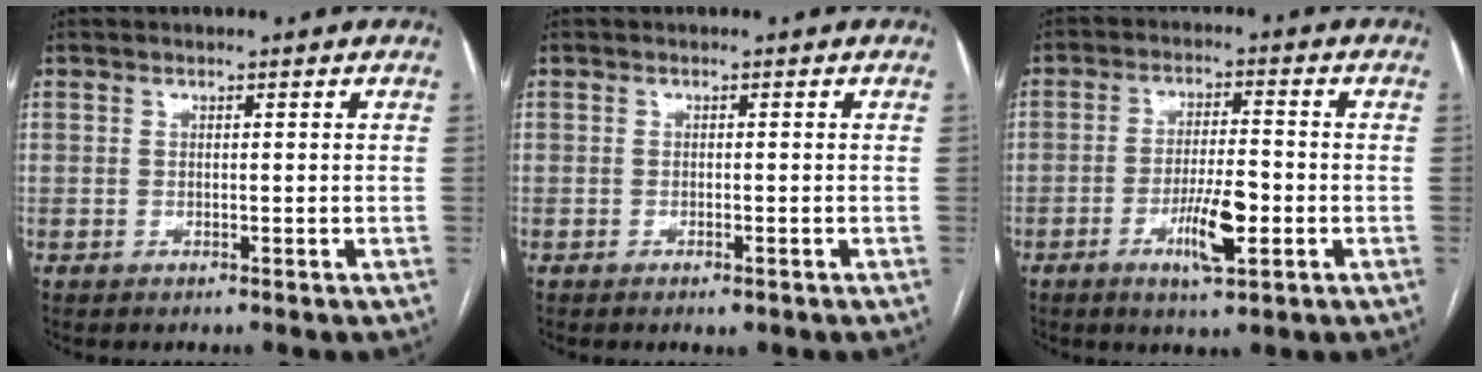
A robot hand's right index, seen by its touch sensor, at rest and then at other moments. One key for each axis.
{"total": 1.3, "fx": -0.9, "fy": 0.3, "fz": 1.0, "tx": -0.015, "ty": -0.002, "tz": -0.009}
{"total": 7.2, "fx": -2.6, "fy": 1.3, "fz": 6.5, "tx": -0.124, "ty": -0.004, "tz": -0.040}